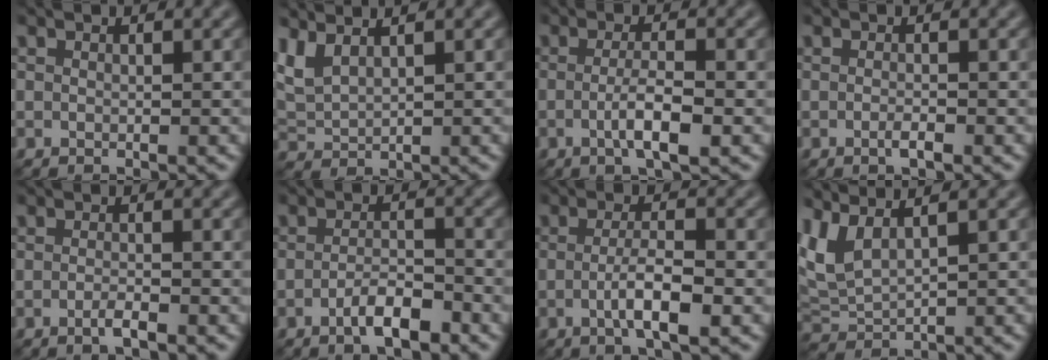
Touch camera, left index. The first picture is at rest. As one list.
[{"total": 3.0, "force": [2.1, 1.0, 1.8], "torque": [-0.055, 0.012, 0.048]}, {"total": 3.6, "force": [-0.8, 0.7, 3.4], "torque": [-0.060, -0.001, -0.015]}, {"total": 1.2, "force": [-0.5, 0.3, 1.1], "torque": [-0.018, -0.002, -0.011]}, {"total": 1.5, "force": [-0.7, 0.3, 1.3], "torque": [-0.021, -0.001, -0.016]}, {"total": 3.3, "force": [-1.8, 0.9, 2.6], "torque": [-0.046, 0.005, -0.034]}, {"total": 4.0, "force": [-0.9, 0.9, 3.8], "torque": [-0.066, -0.001, -0.018]}, {"total": 3.8, "force": [2.2, 1.5, 2.7], "torque": [-0.075, 0.006, 0.051]}]